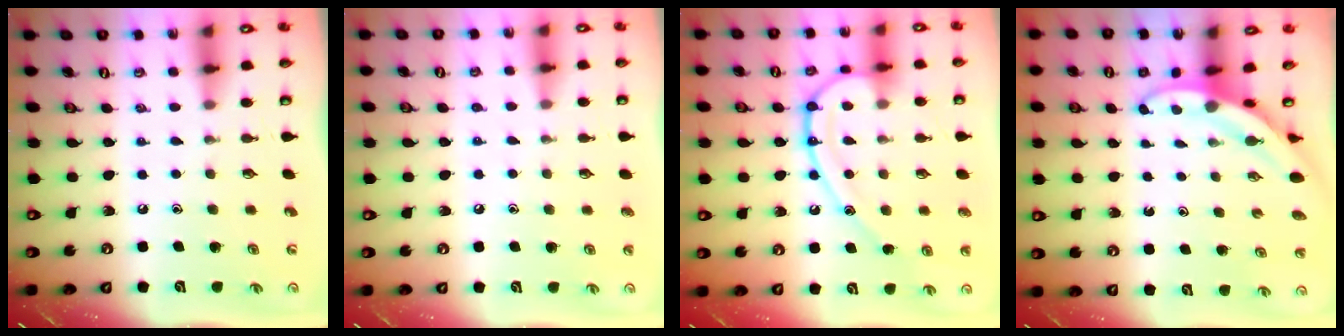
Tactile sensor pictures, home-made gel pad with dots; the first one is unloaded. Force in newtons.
{"total": 4.1, "press": 4.1, "slide": 0.4}
{"total": 15.7, "press": 15.7, "slide": 1.4}
{"total": 3.8, "press": 3.8, "slide": 0.2}